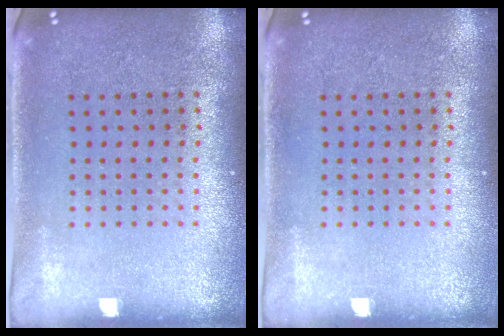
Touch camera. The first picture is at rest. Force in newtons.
{"total": 0.0}